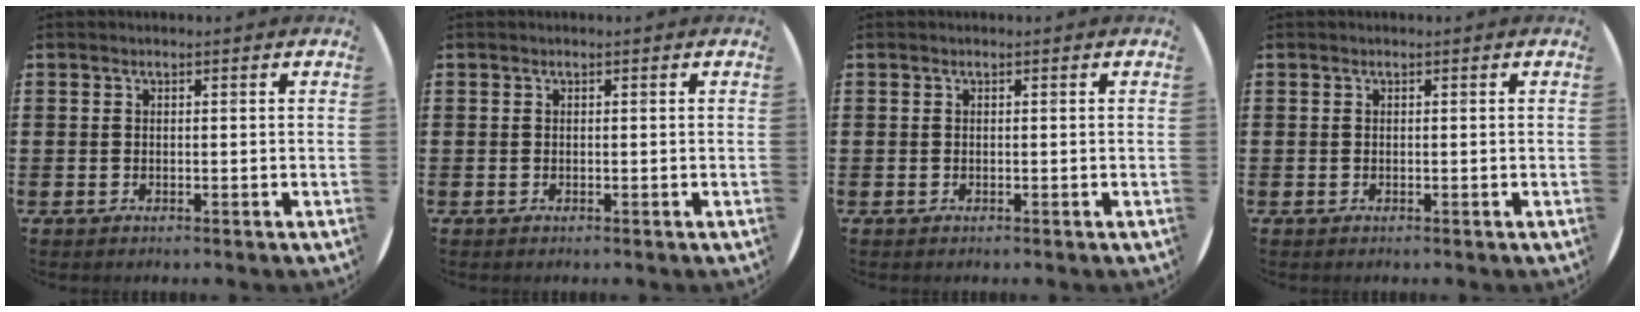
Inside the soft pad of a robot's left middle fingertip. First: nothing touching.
{"total": 0.0}
{"total": 0.0}
{"total": 0.0}